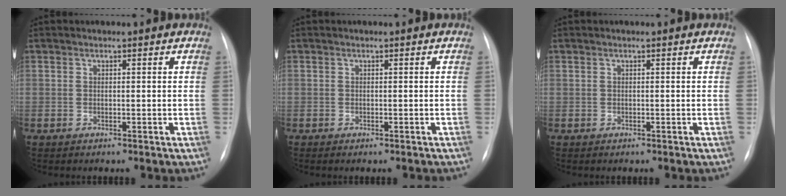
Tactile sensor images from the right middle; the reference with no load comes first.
{"total": 1.5, "force": [-1.2, 0.3, 0.7], "torque": [-0.008, -0.002, -0.014]}
{"total": 0.0}